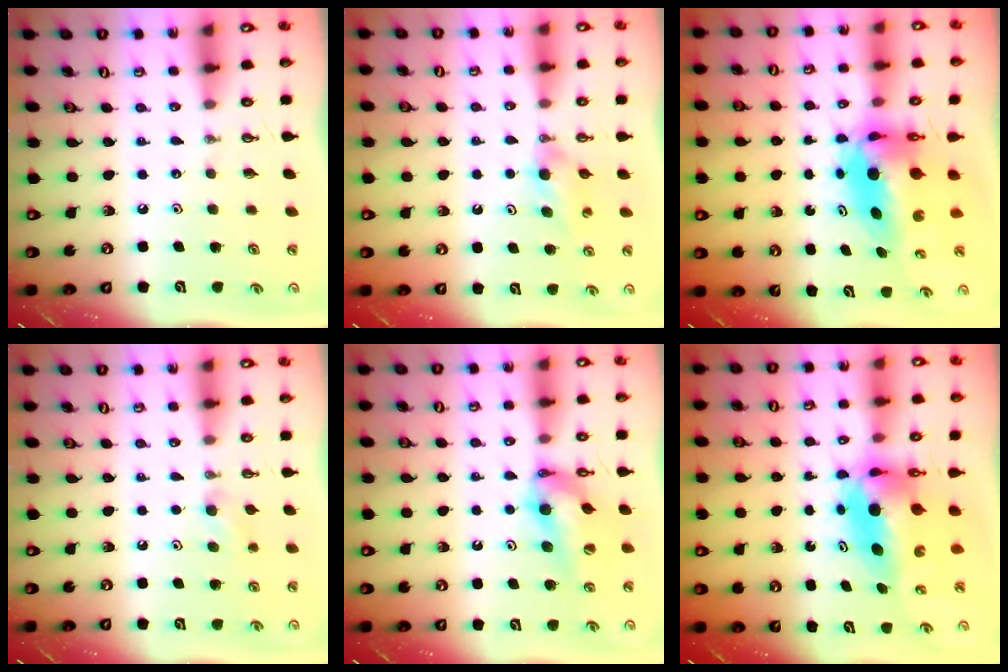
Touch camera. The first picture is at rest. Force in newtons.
{"total": 5.0, "press": 4.9, "slide": 0.7}
{"total": 8.8, "press": 8.6, "slide": 1.7}
{"total": 4.6, "press": 4.2, "slide": 1.8}
{"total": 11.7, "press": 11.7, "slide": 1.2}
{"total": 7.9, "press": 7.8, "slide": 1.5}